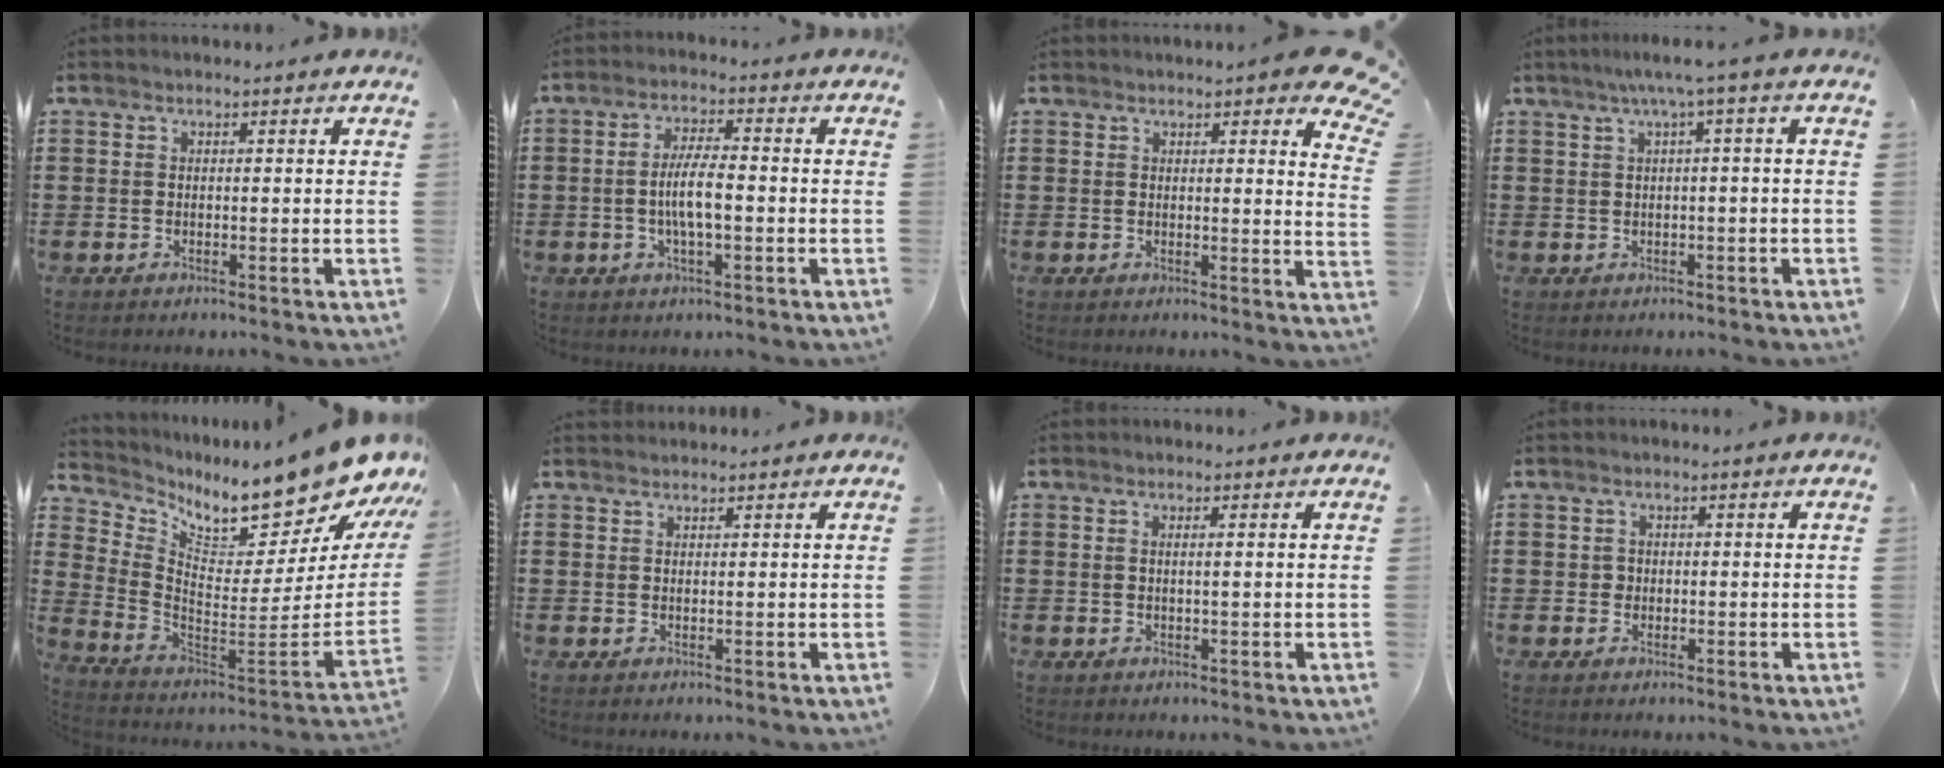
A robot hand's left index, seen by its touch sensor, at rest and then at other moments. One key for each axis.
{"total": 6.0, "fx": -0.8, "fy": 1.4, "fz": 5.8, "tx": -0.116, "ty": 0.002, "tz": -0.020}
{"total": 4.1, "fx": 3.4, "fy": 0.9, "fz": 2.1, "tx": -0.030, "ty": -0.013, "tz": 0.057}
{"total": 3.0, "fx": 0.3, "fy": -0.4, "fz": 3.0, "tx": -0.054, "ty": -0.003, "tz": 0.003}
{"total": 11.8, "fx": 11.1, "fy": 1.1, "fz": 3.8, "tx": -0.071, "ty": -0.113, "tz": 0.178}
{"total": 1.1, "fx": 1.1, "fy": 0.2, "fz": 0.0, "tx": -0.003, "ty": -0.001, "tz": 0.022}
{"total": 0.9, "fx": 0.3, "fy": -0.2, "fz": 0.8, "tx": -0.015, "ty": -0.005, "tz": 0.006}
{"total": 1.0, "fx": 0.2, "fy": 0.9, "fz": 0.2, "tx": -0.006, "ty": 0.006, "tz": 0.003}